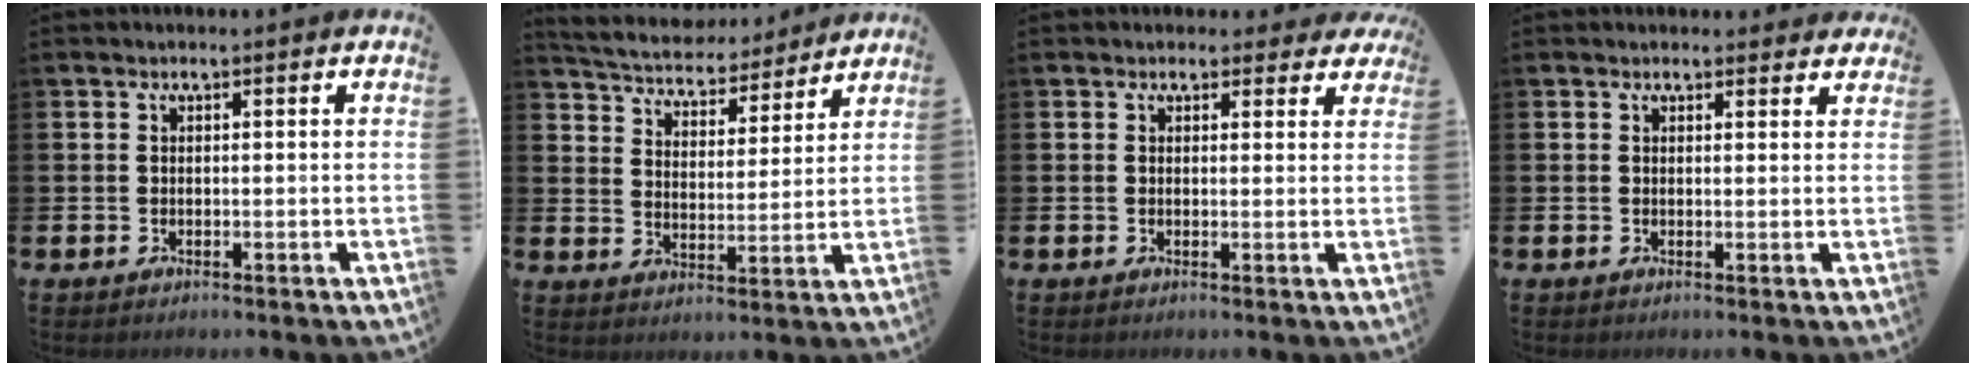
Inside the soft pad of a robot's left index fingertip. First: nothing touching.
{"total": 5.7, "force": [5.5, 1.5, 0.3], "torque": [-0.033, -0.047, 0.094]}
{"total": 1.9, "force": [1.4, 1.2, 0.1], "torque": [0.010, -0.003, 0.019]}
{"total": 1.3, "force": [1.2, 0.7, 0.1], "torque": [0.015, -0.001, 0.017]}